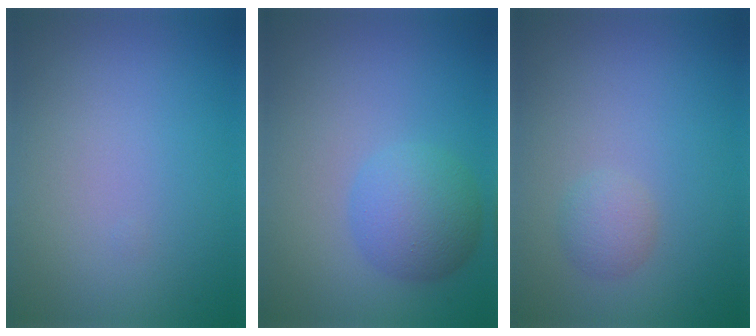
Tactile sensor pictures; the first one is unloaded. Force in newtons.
{"total": 4.0, "press": 4.0, "slide": 0.1}
{"total": 1.6, "press": 1.6, "slide": 0.0}